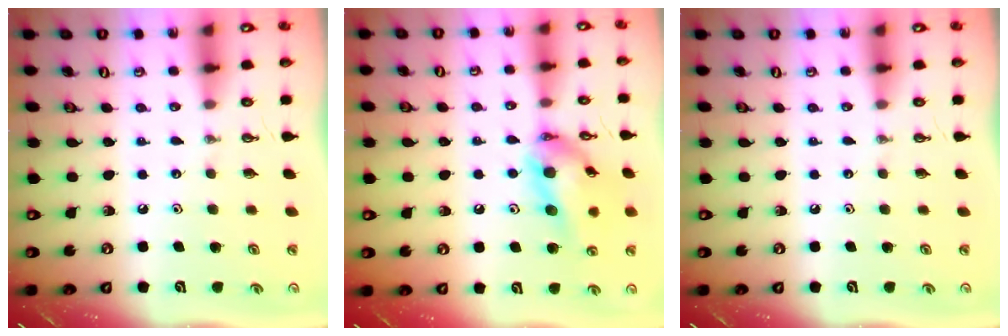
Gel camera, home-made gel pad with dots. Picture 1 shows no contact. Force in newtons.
{"total": 14.2, "press": 14.2, "slide": 1.2}
{"total": 0.0}